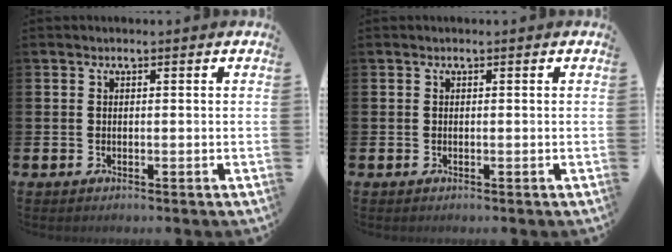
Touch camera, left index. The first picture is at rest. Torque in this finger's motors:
{"motor_torque": [-0.05, 0.04, 0.00, -0.01]}